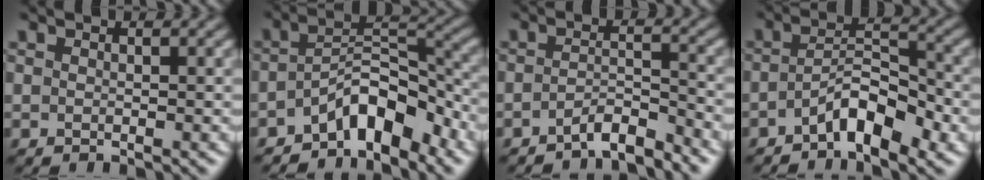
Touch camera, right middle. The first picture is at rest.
{"total": 6.7, "force": [-4.5, 2.8, 4.0], "torque": [-0.047, 0.011, -0.087]}
{"total": 3.2, "force": [-2.7, 0.5, 1.5], "torque": [-0.022, 0.009, -0.054]}
{"total": 5.1, "force": [-2.7, 1.9, 3.9], "torque": [-0.064, 0.014, -0.048]}